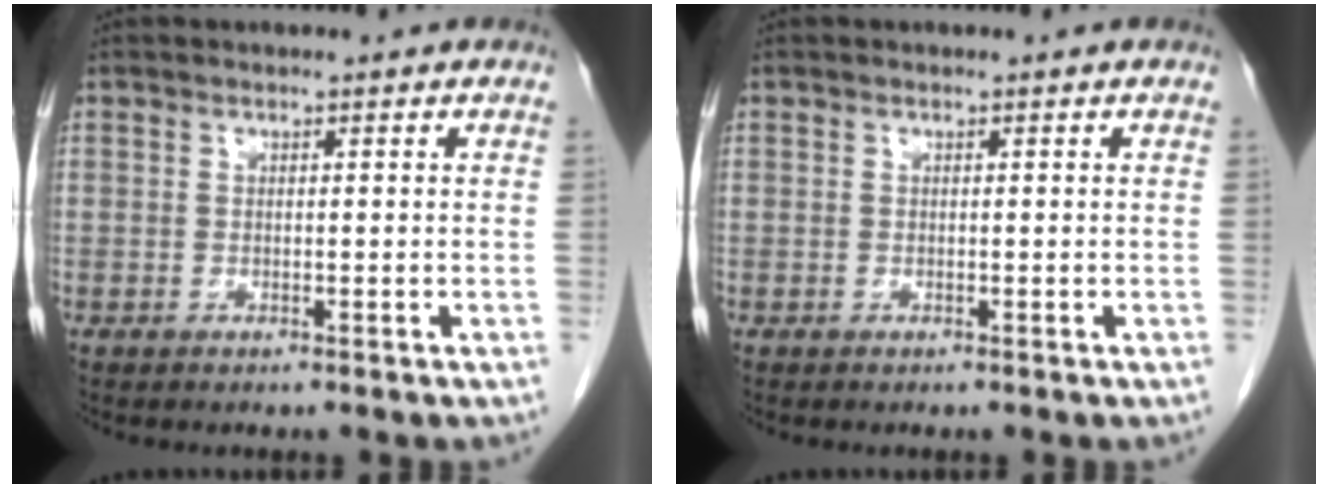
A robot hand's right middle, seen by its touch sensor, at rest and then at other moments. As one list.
[{"total": 0.0}]